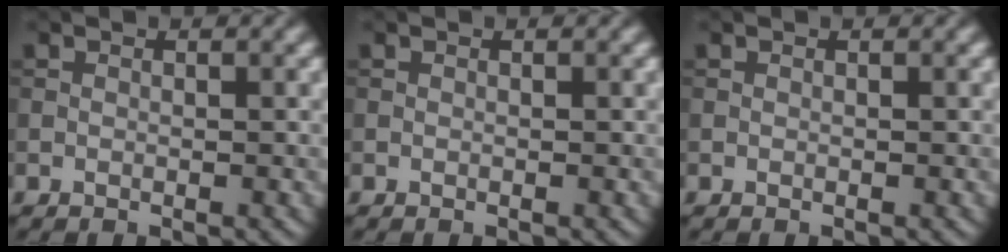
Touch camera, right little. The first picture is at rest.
{"total": 0.0}
{"total": 0.0}